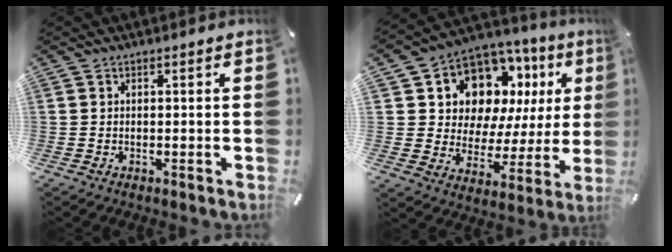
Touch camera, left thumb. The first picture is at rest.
{"total": 11.6, "force": [7.6, 8.0, 3.4], "torque": [-0.067, -0.077, 0.139]}